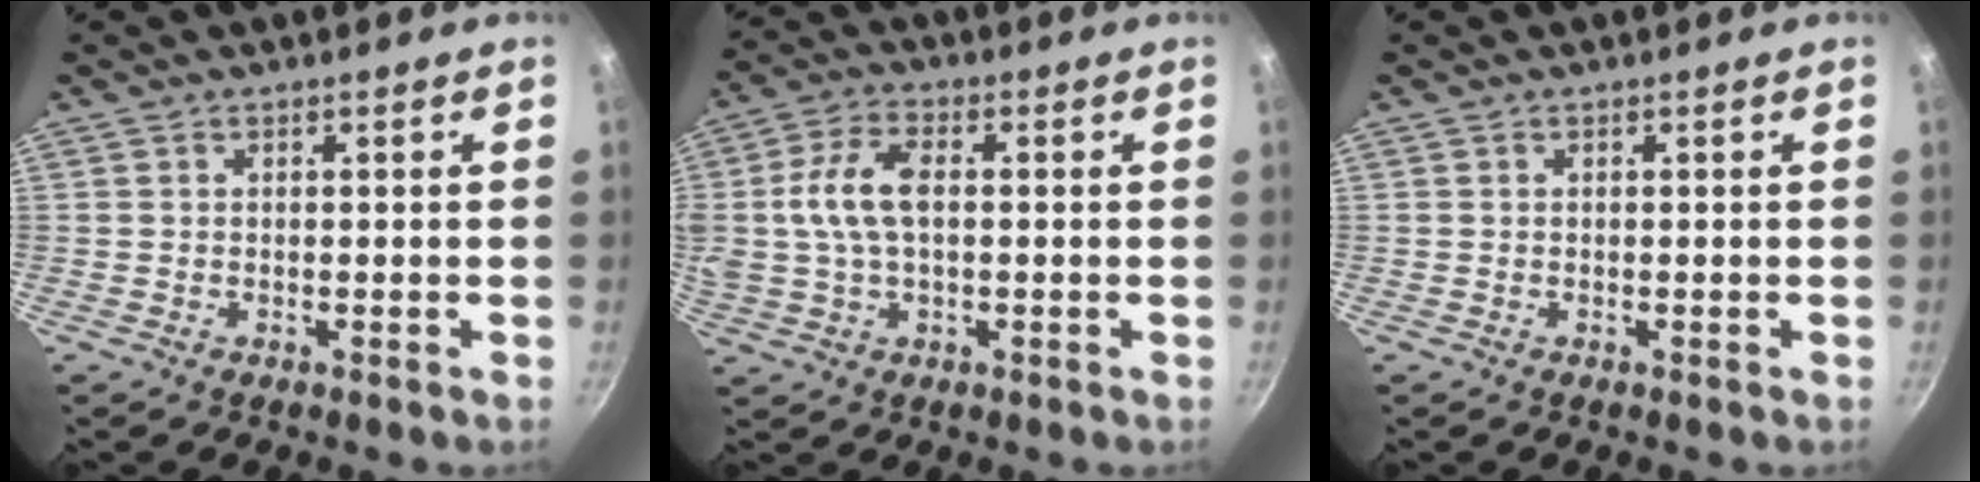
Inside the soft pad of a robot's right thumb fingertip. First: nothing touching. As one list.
[{"total": 10.0, "force": [0.8, 5.5, 8.3], "torque": [-0.165, 0.018, 0.008]}, {"total": 0.0}]